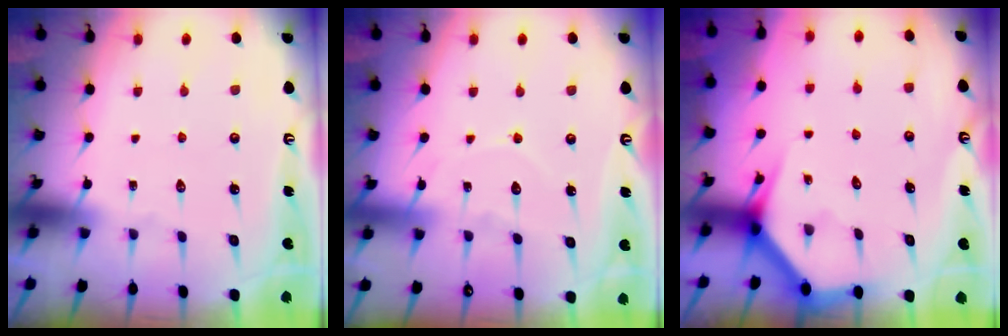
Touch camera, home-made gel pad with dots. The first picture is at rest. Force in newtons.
{"total": 6.3, "press": 6.3, "slide": 0.7}
{"total": 3.4, "press": 3.4, "slide": 0.3}